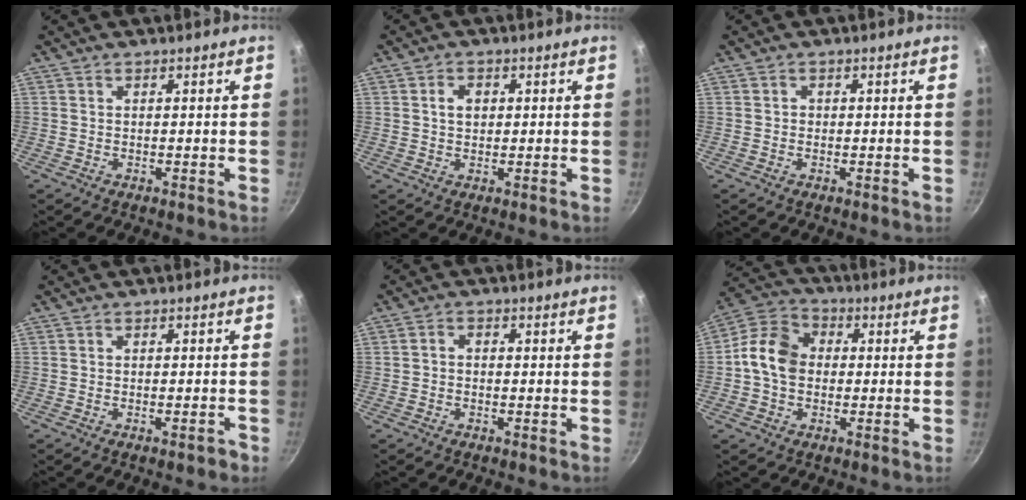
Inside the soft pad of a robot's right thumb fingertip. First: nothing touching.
{"total": 3.0, "force": [0.6, 2.3, 1.9], "torque": [-0.019, 0.002, 0.010]}
{"total": 0.6, "force": [-0.1, 0.6, 0.1], "torque": [0.001, 0.002, -0.002]}
{"total": 2.0, "force": [-1.2, 0.5, 1.5], "torque": [-0.019, 0.013, -0.016]}
{"total": 1.8, "force": [-0.6, 1.4, 1.0], "torque": [-0.020, 0.011, -0.015]}
{"total": 10.4, "force": [-0.3, 8.1, 6.5], "torque": [-0.091, 0.025, -0.027]}